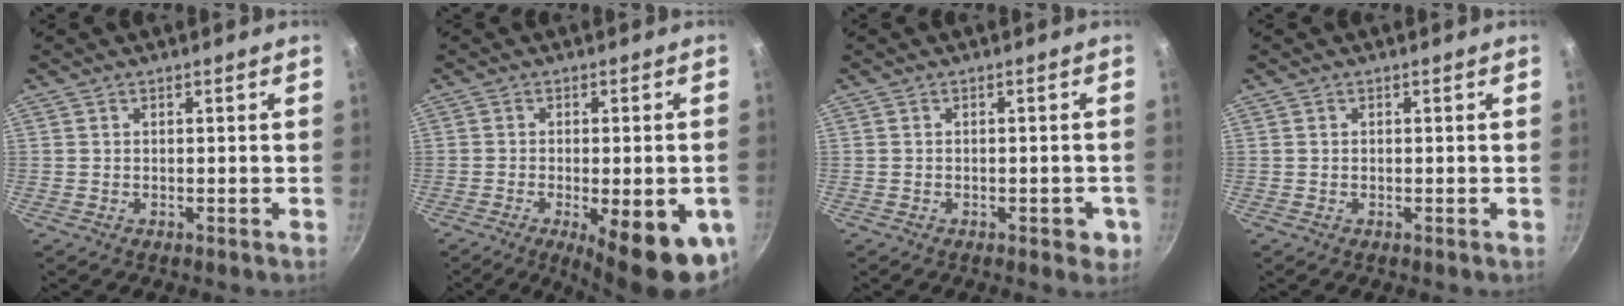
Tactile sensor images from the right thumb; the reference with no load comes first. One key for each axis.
{"total": 15.8, "fx": -5.5, "fy": 4.9, "fz": 13.9, "tx": -0.155, "ty": 0.002, "tz": -0.066}
{"total": 3.3, "fx": -1.2, "fy": 1.7, "fz": 2.5, "tx": -0.015, "ty": 0.006, "tz": -0.013}
{"total": 0.0}